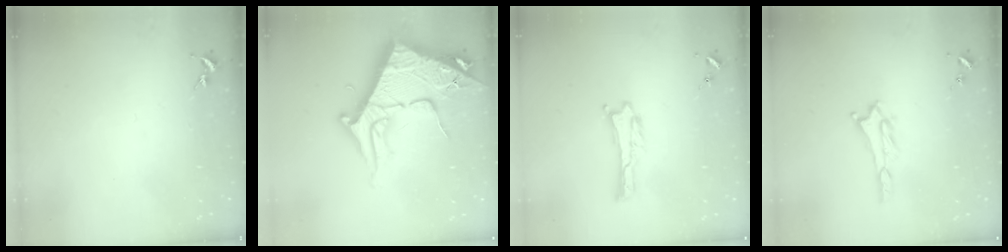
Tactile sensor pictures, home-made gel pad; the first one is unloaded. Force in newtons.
{"total": 12.0, "press": 11.9, "slide": 1.4}
{"total": 0.0}
{"total": 1.8, "press": 1.8, "slide": 0.1}